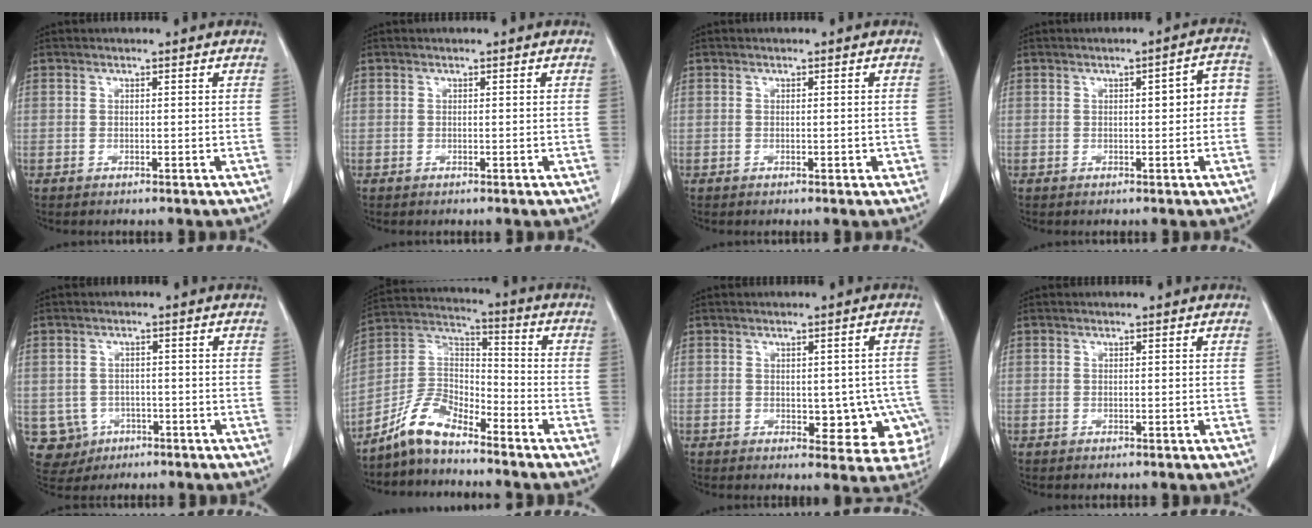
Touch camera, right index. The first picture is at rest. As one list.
[{"total": 0.0}, {"total": 1.0, "force": [-0.2, 0.4, 0.8], "torque": [-0.012, 0.000, 0.002]}, {"total": 4.3, "force": [0.2, 1.3, 4.1], "torque": [-0.046, 0.022, -0.003]}, {"total": 5.2, "force": [-1.7, 4.9, 0.5], "torque": [-0.010, 0.007, -0.019]}, {"total": 8.8, "force": [-7.2, 3.1, 4.0], "torque": [-0.090, 0.024, -0.147]}, {"total": 8.2, "force": [-2.2, 4.7, 6.4], "torque": [-0.051, 0.014, -0.018]}, {"total": 0.0}]